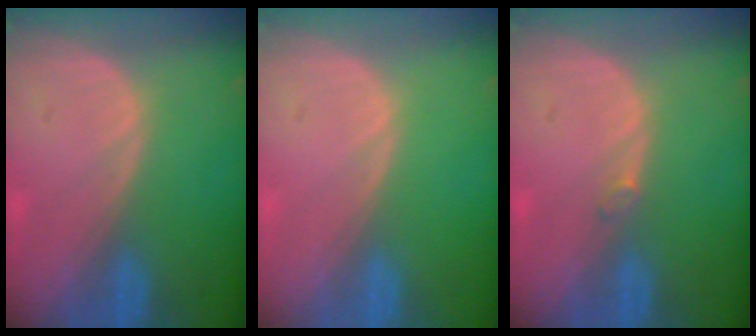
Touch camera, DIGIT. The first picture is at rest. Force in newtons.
{"total": 0.0}
{"total": 0.6, "press": 0.6, "slide": 0.1}